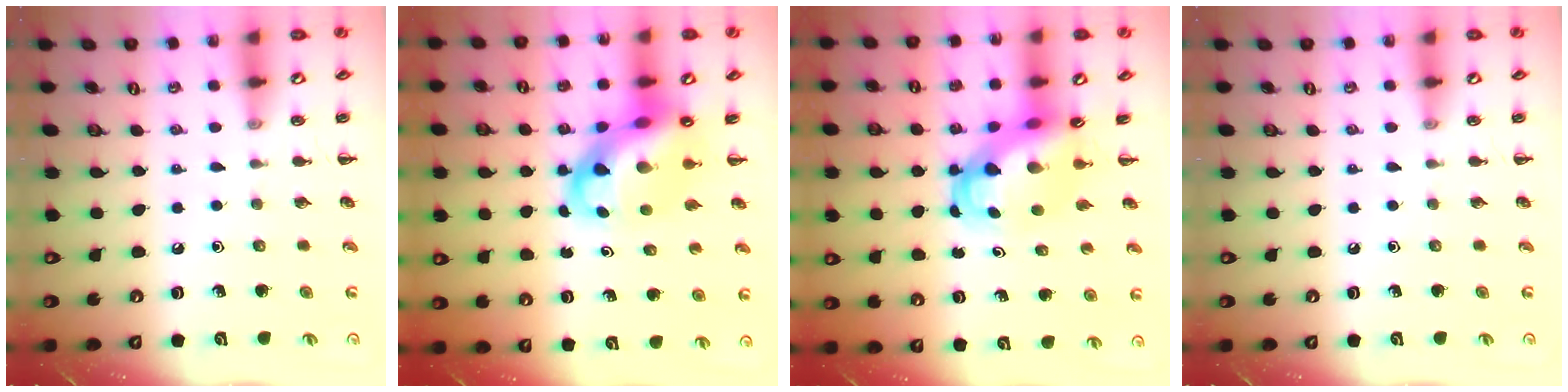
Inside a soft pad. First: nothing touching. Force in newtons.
{"total": 10.3, "press": 9.9, "slide": 3.0}
{"total": 5.5, "press": 5.3, "slide": 1.5}
{"total": 0.0}